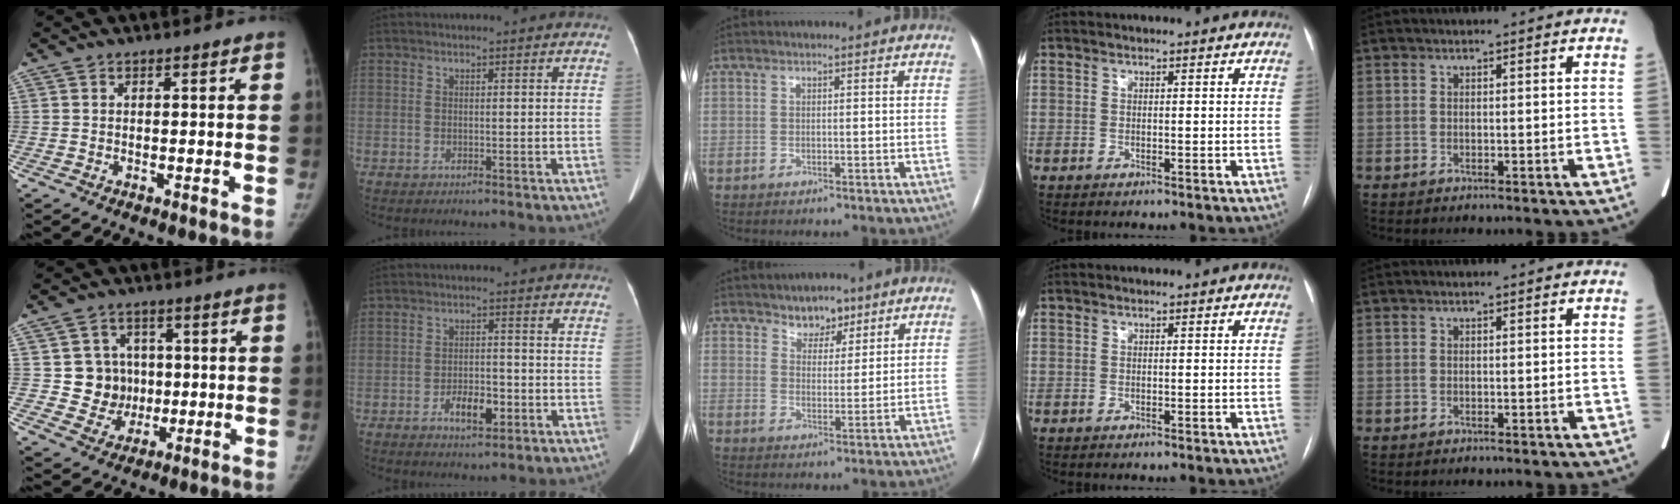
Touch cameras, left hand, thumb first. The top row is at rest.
{"thumb": {"total": 8.7, "force": [0.5, 8.4, 2.3], "torque": [0.010, 0.012, 0.015]}, "index": {"total": 4.8, "force": [-2.3, 2.2, 3.6], "torque": [-0.064, 0.002, -0.034]}, "middle": {"total": 4.8, "force": [3.7, 2.8, 1.4], "torque": [-0.013, 0.002, 0.062]}}